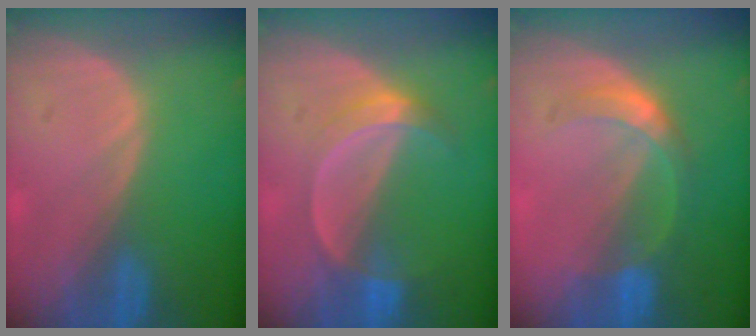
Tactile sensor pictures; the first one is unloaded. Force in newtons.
{"total": 5.3, "press": 4.7, "slide": 2.3}
{"total": 5.6, "press": 5.0, "slide": 2.5}